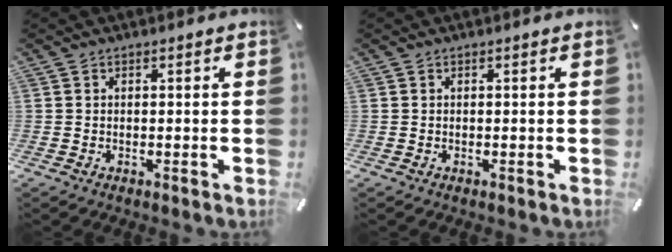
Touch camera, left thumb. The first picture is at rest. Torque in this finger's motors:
{"motor_torque": [-0.06, 0.06, -0.03, -0.06, 0.00]}